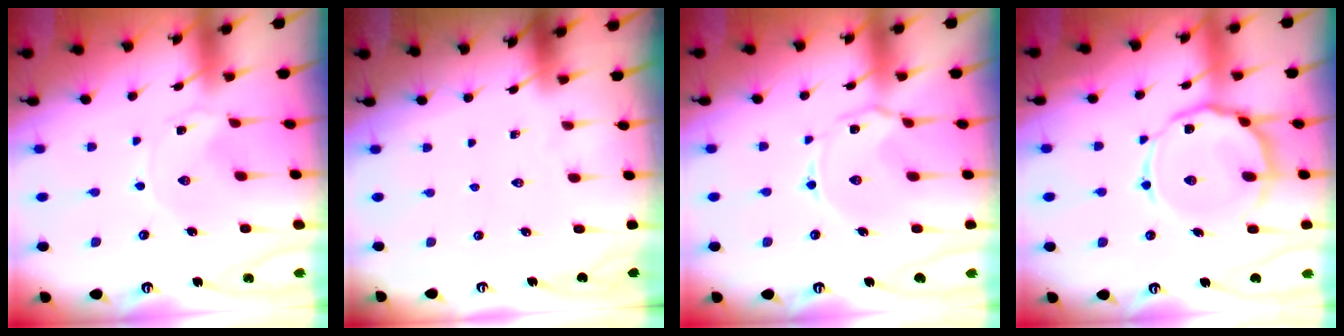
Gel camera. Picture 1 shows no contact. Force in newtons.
{"total": 0.0}
{"total": 4.7, "press": 4.7, "slide": 0.5}
{"total": 14.3, "press": 14.2, "slide": 1.4}